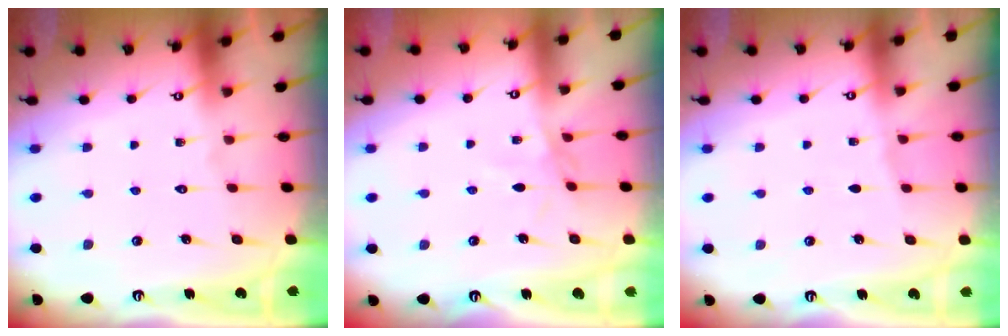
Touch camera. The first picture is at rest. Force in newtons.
{"total": 2.9, "press": 2.8, "slide": 0.5}
{"total": 1.8, "press": 1.8, "slide": 0.3}